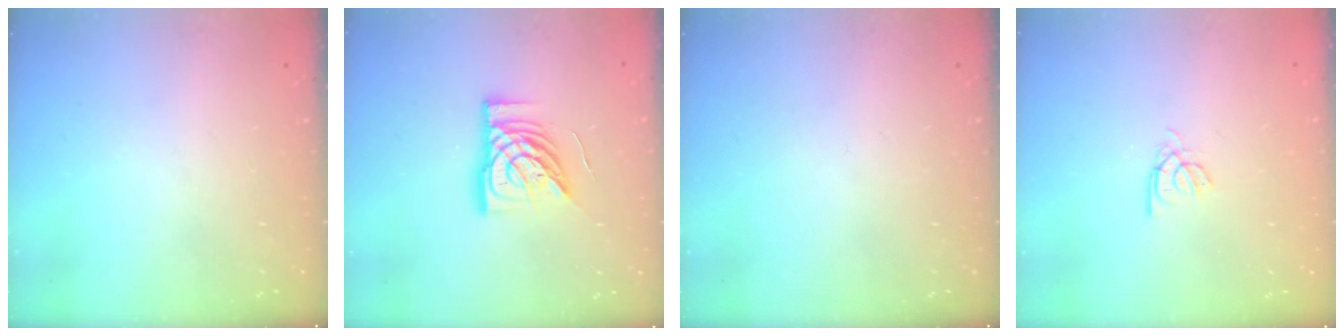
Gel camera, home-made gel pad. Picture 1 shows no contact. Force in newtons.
{"total": 15.1, "press": 15.0, "slide": 1.7}
{"total": 0.0}
{"total": 2.2, "press": 2.2, "slide": 0.2}